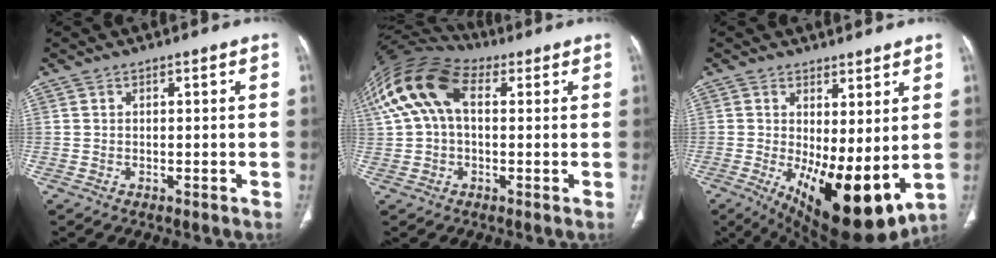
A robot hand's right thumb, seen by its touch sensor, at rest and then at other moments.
{"total": 15.5, "force": [3.7, 9.5, 11.7], "torque": [-0.251, 0.045, 0.060]}
{"total": 15.6, "force": [-1.5, 6.1, 14.3], "torque": [-0.226, -0.036, 0.000]}